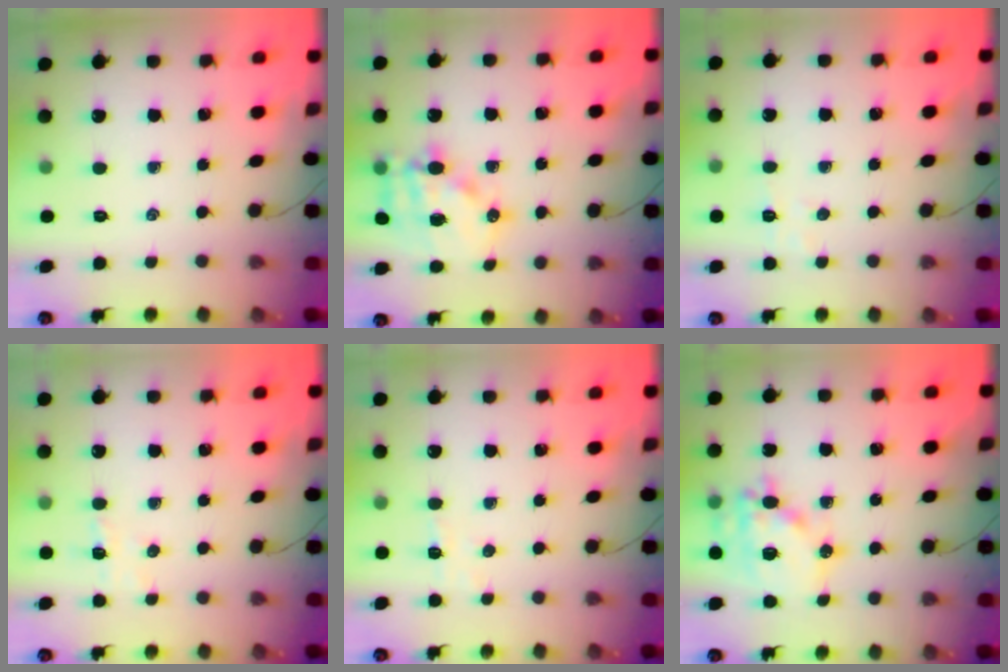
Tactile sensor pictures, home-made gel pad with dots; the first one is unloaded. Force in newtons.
{"total": 13.8, "press": 13.4, "slide": 3.0}
{"total": 4.3, "press": 4.1, "slide": 1.0}
{"total": 3.9, "press": 3.7, "slide": 1.2}
{"total": 4.4, "press": 4.2, "slide": 1.3}
{"total": 16.2, "press": 15.9, "slide": 3.2}